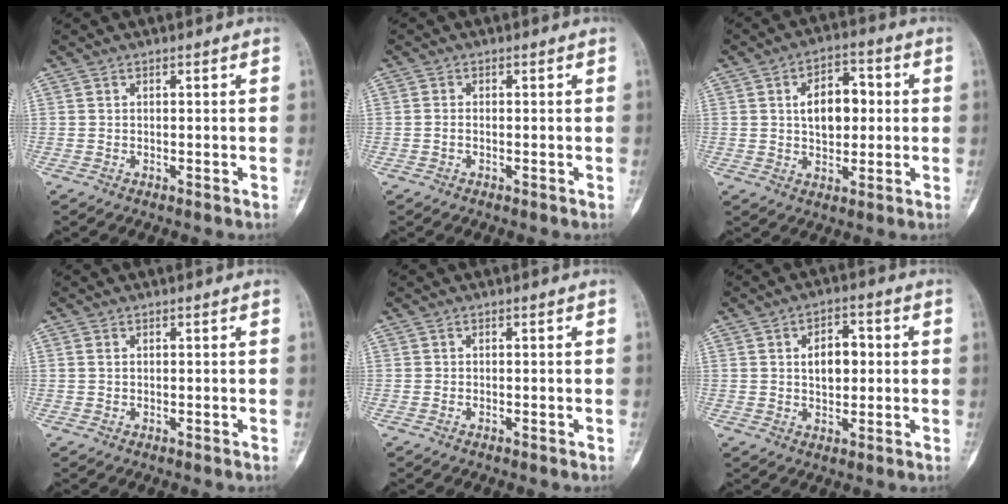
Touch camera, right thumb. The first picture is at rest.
{"total": 0.8, "force": [-0.2, 0.5, 0.6], "torque": [-0.011, 0.001, -0.006]}
{"total": 9.5, "force": [1.2, 5.9, 7.3], "torque": [-0.086, 0.013, 0.017]}
{"total": 0.6, "force": [0.2, 0.4, 0.4], "torque": [-0.008, 0.002, 0.003]}
{"total": 0.0}
{"total": 6.5, "force": [0.8, 4.0, 5.1], "torque": [-0.057, 0.009, 0.010]}